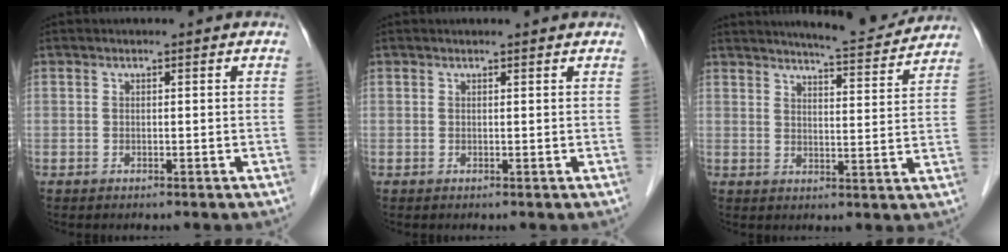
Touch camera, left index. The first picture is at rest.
{"total": 1.5, "force": [1.5, 0.1, 0.3], "torque": [-0.010, 0.008, 0.016]}
{"total": 10.3, "force": [9.9, 0.6, 3.0], "torque": [-0.045, -0.007, 0.125]}